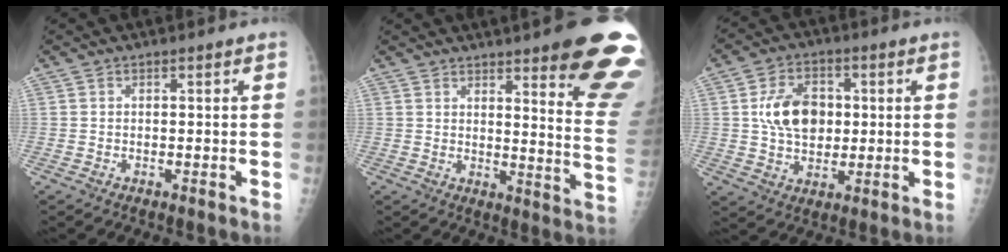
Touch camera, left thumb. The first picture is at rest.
{"total": 19.5, "force": [12.9, 2.6, 14.4], "torque": [-0.155, -0.079, 0.153]}
{"total": 10.9, "force": [1.2, 7.9, 7.4], "torque": [-0.100, 0.000, 0.024]}